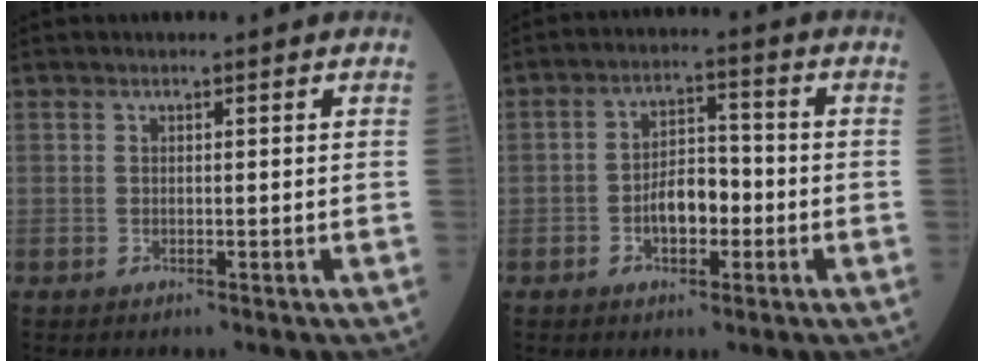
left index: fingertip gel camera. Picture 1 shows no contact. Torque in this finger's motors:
{"motor_torque": [0.51, 0.00, 0.46, 0.06]}